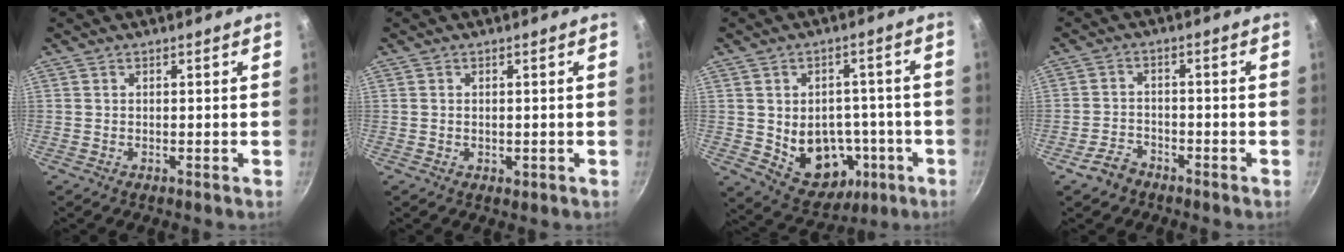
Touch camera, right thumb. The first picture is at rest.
{"total": 1.1, "force": [-0.1, 0.8, 0.7], "torque": [-0.010, -0.002, 0.000]}
{"total": 13.6, "force": [-3.2, 10.2, 8.3], "torque": [-0.089, 0.025, -0.023]}
{"total": 4.1, "force": [-2.9, 2.6, 1.2], "torque": [-0.019, 0.021, -0.052]}